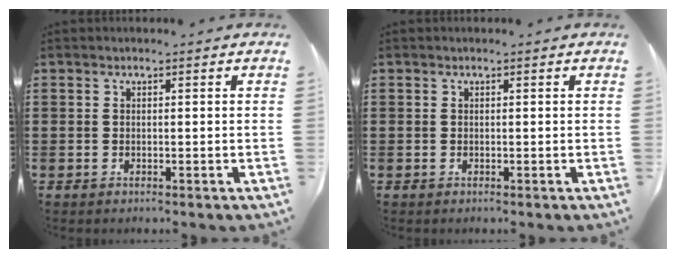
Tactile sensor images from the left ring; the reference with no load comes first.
{"total": 0.0}